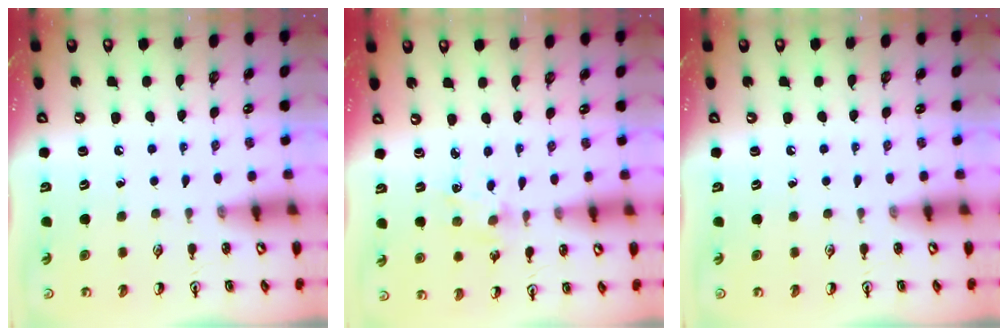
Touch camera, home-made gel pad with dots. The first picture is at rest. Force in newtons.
{"total": 1.8, "press": 1.8, "slide": 0.3}
{"total": 0.0}